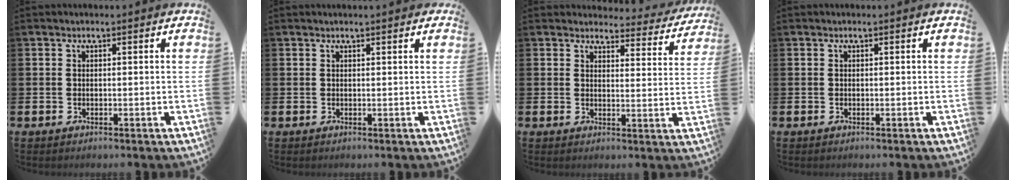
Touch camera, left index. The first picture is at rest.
{"total": 0.7, "force": [0.6, 0.0, 0.4], "torque": [0.002, -0.002, 0.009]}
{"total": 3.3, "force": [3.1, 1.1, 0.3], "torque": [-0.007, -0.026, 0.050]}
{"total": 0.0}